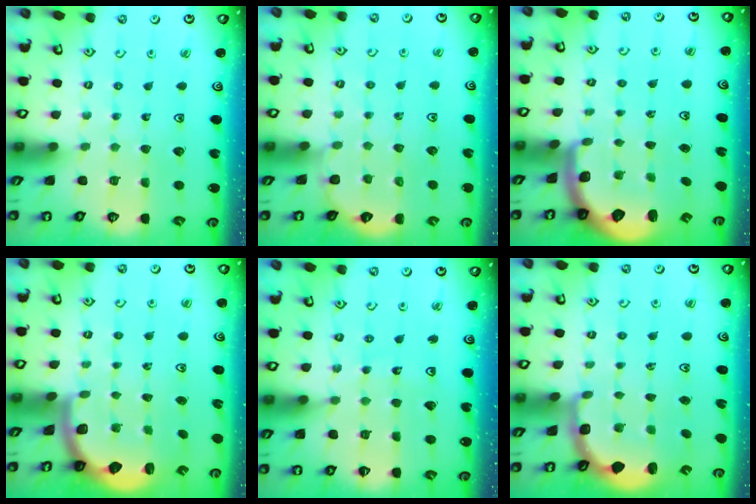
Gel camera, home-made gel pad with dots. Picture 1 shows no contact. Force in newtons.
{"total": 3.0, "press": 2.9, "slide": 0.5}
{"total": 1.7, "press": 1.6, "slide": 0.4}
{"total": 1.8, "press": 1.8, "slide": 0.5}
{"total": 5.1, "press": 5.1, "slide": 0.7}
{"total": 2.9, "press": 2.0, "slide": 2.1}